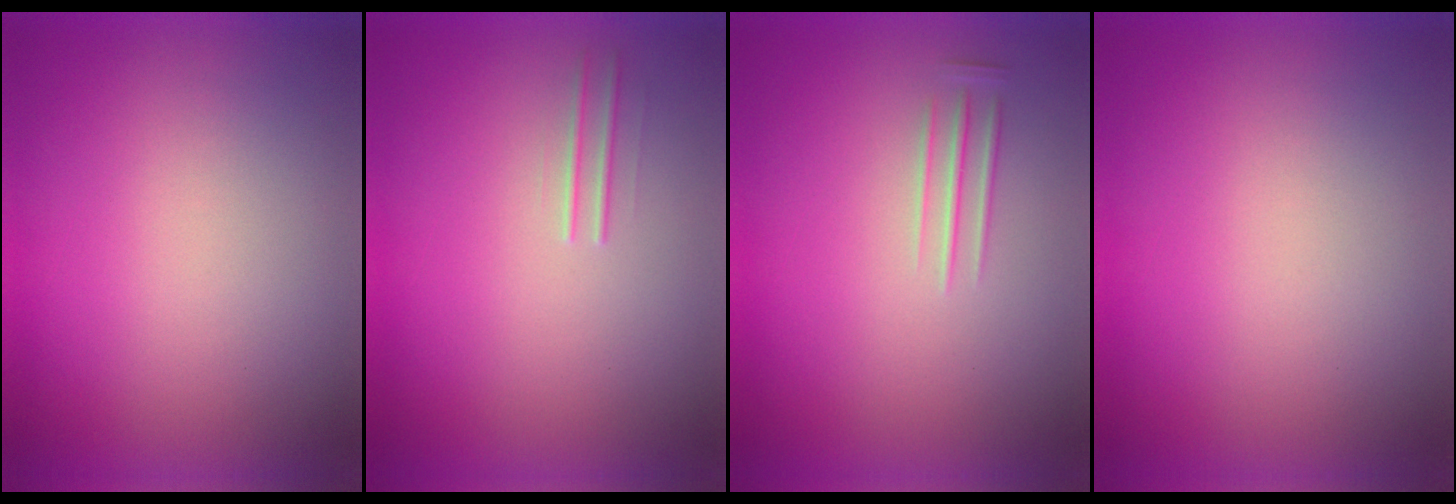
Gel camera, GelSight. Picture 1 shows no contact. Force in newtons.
{"total": 1.5}
{"total": 1.7}
{"total": 0.0}